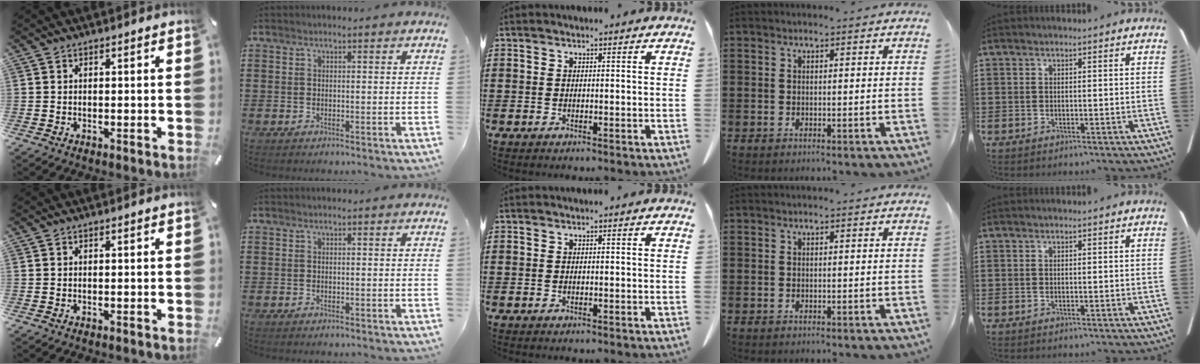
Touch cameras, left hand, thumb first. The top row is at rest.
{}